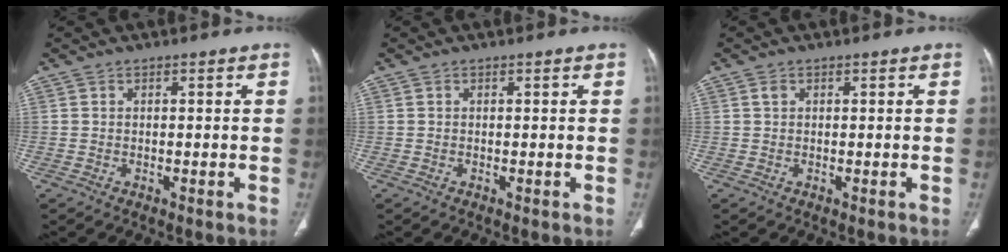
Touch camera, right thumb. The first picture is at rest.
{"total": 0.0}
{"total": 0.7, "force": [0.3, 0.5, 0.4], "torque": [-0.008, 0.003, 0.005]}